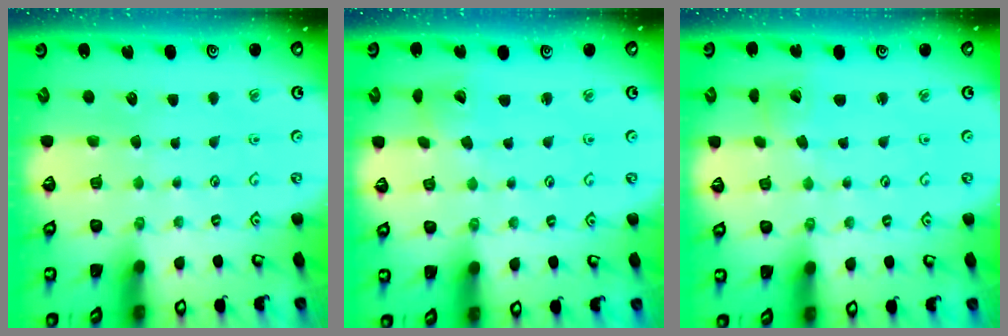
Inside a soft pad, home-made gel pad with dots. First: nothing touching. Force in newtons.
{"total": 2.8, "press": 2.8, "slide": 0.4}
{"total": 1.8, "press": 1.7, "slide": 0.3}